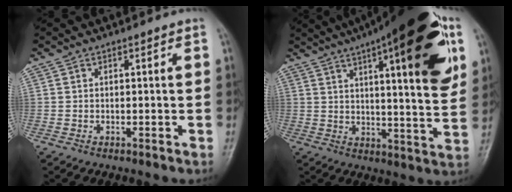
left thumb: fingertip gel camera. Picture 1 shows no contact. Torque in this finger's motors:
{"motor_torque": [1.65, 1.82, 2.19, -0.58, 0.46]}